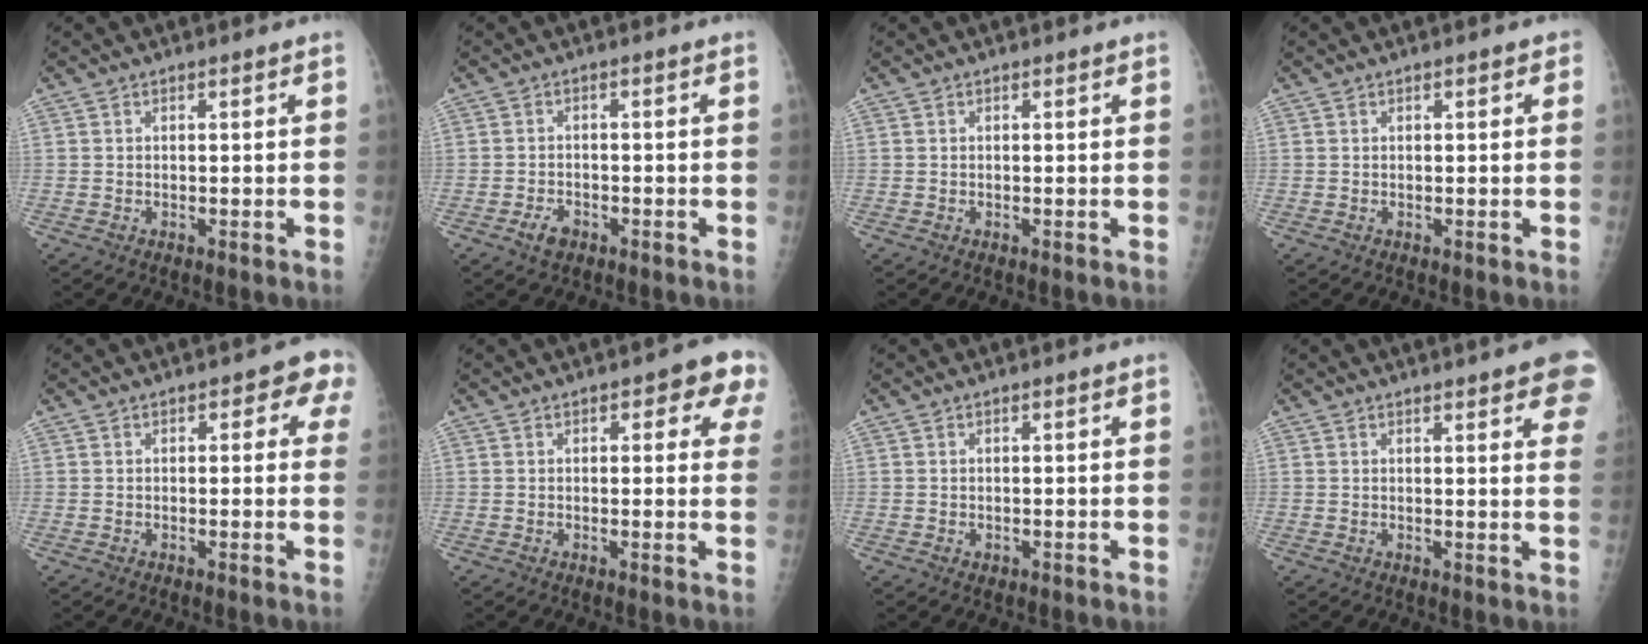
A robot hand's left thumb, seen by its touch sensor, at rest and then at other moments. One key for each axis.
{"total": 2.9, "fx": -1.7, "fy": 1.7, "fz": 1.6, "tx": -0.027, "ty": 0.013, "tz": -0.026}
{"total": 0.0}
{"total": 1.2, "fx": 0.4, "fy": 0.5, "fz": 1.0, "tx": -0.008, "ty": 0.002, "tz": 0.003}
{"total": 5.0, "fx": 1.8, "fy": 2.5, "fz": 4.0, "tx": -0.009, "ty": 0.001, "tz": 0.009}
{"total": 6.7, "fx": 3.0, "fy": 2.9, "fz": 5.3, "tx": -0.026, "ty": -0.003, "tz": 0.024}
{"total": 0.6, "fx": -0.1, "fy": 0.4, "fz": 0.4, "tx": -0.004, "ty": 0.004, "tz": 0.001}
{"total": 10.8, "fx": 6.3, "fy": 2.2, "fz": 8.4, "tx": -0.082, "ty": -0.014, "tz": 0.063}